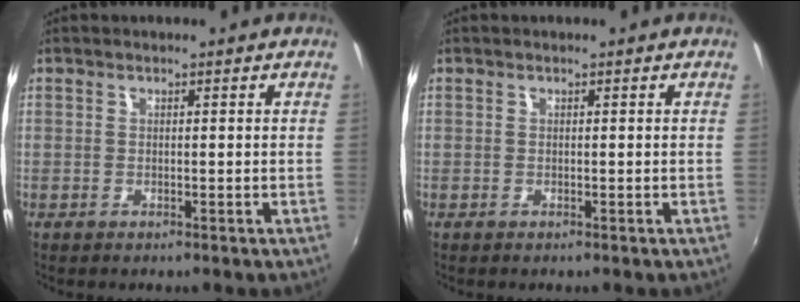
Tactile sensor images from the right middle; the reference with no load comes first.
{"total": 0.0}